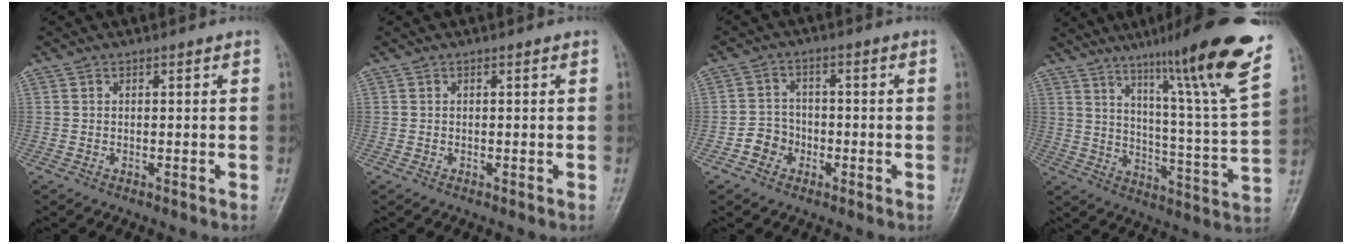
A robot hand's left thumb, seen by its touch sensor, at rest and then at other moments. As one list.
[{"total": 0.0}, {"total": 4.4, "force": [-2.0, 3.8, 1.0], "torque": [0.007, 0.020, -0.041]}, {"total": 22.0, "force": [14.2, 0.7, 16.8], "torque": [-0.225, -0.060, 0.208]}]